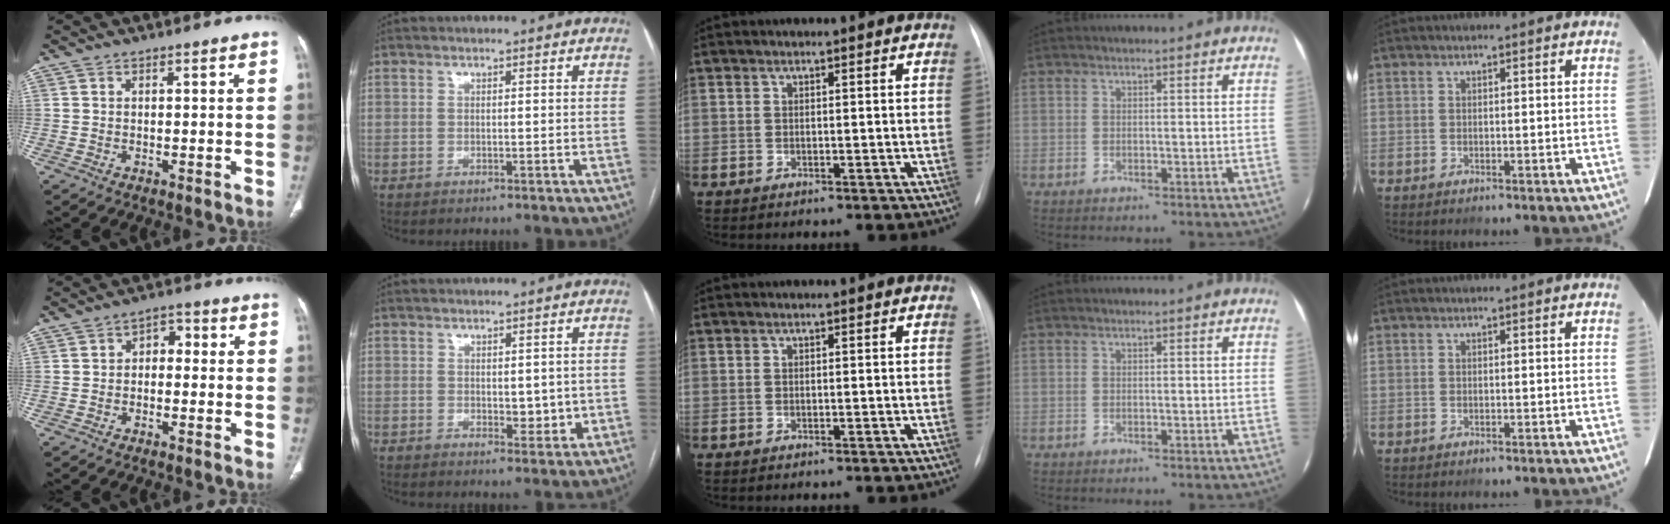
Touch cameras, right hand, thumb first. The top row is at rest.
{"thumb": {"total": 3.7, "force": [-0.2, 2.6, 2.6], "torque": [-0.020, 0.020, -0.015]}, "index": {"total": 3.3, "force": [0.0, 1.8, 2.7], "torque": [-0.032, -0.006, 0.007]}}